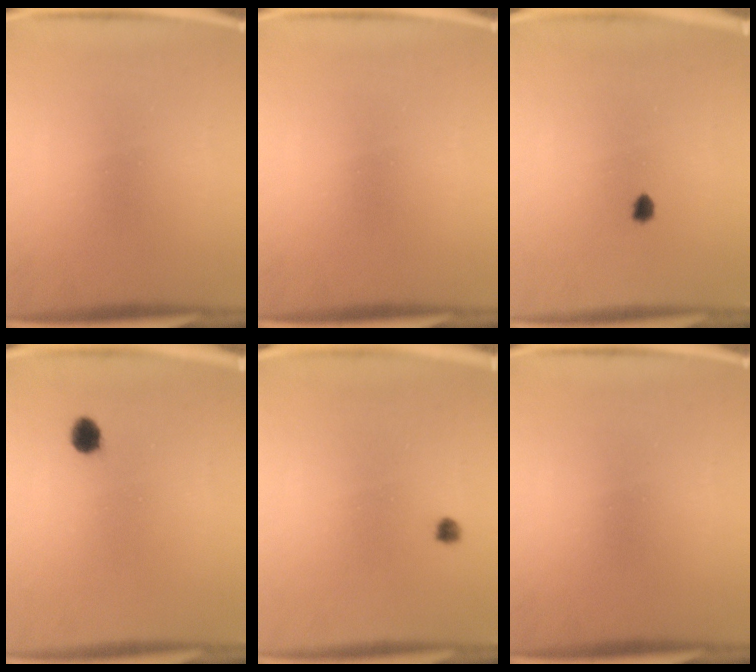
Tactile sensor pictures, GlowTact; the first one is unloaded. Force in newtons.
{"total": 0.0}
{"total": 1.1}
{"total": 2.5}
{"total": 1.2}
{"total": 0.0}